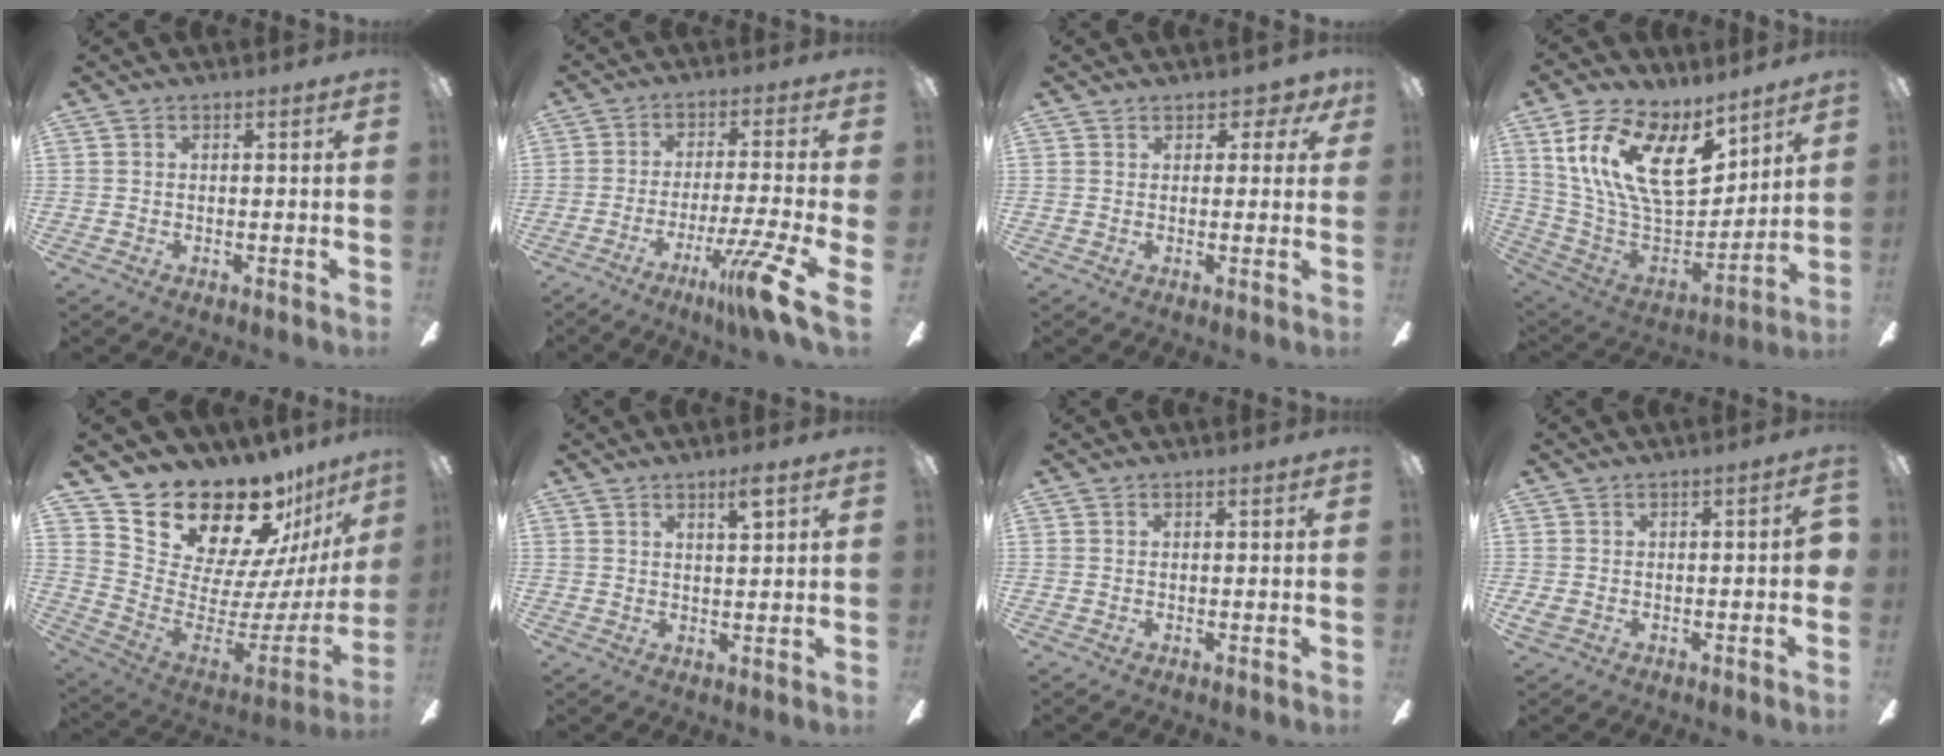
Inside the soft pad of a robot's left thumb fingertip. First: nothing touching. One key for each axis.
{"total": 13.2, "fx": -6.6, "fy": 0.1, "fz": 11.4, "tx": -0.187, "ty": 0.014, "tz": -0.102}
{"total": 3.0, "fx": 1.8, "fy": 1.8, "fz": 1.6, "tx": -0.011, "ty": -0.004, "tz": 0.029}
{"total": 22.6, "fx": 10.5, "fy": 11.9, "fz": 16.2, "tx": -0.308, "ty": -0.057, "tz": 0.188}
{"total": 21.2, "fx": 18.6, "fy": 8.0, "fz": 6.5, "tx": -0.102, "ty": -0.163, "tz": 0.343}
{"total": 3.9, "fx": 2.6, "fy": 0.5, "fz": 2.9, "tx": -0.046, "ty": -0.006, "tz": 0.039}
{"total": 0.0}
{"total": 4.9, "fx": -0.9, "fy": 2.1, "fz": 4.3, "tx": -0.075, "ty": 0.008, "tz": -0.013}